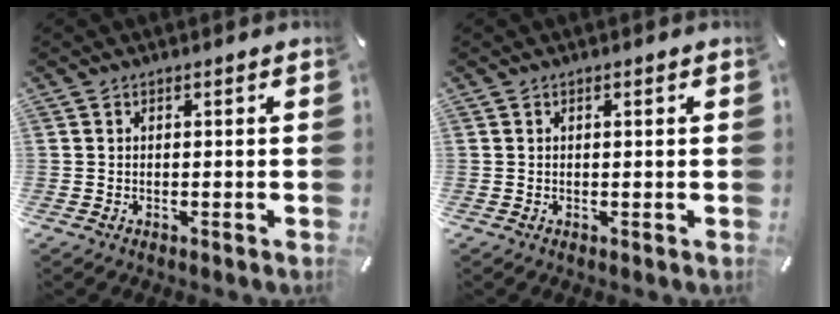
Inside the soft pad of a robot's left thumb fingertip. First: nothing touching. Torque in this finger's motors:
{"motor_torque": [-0.38, -0.34, 0.08, 0.06, -0.01]}